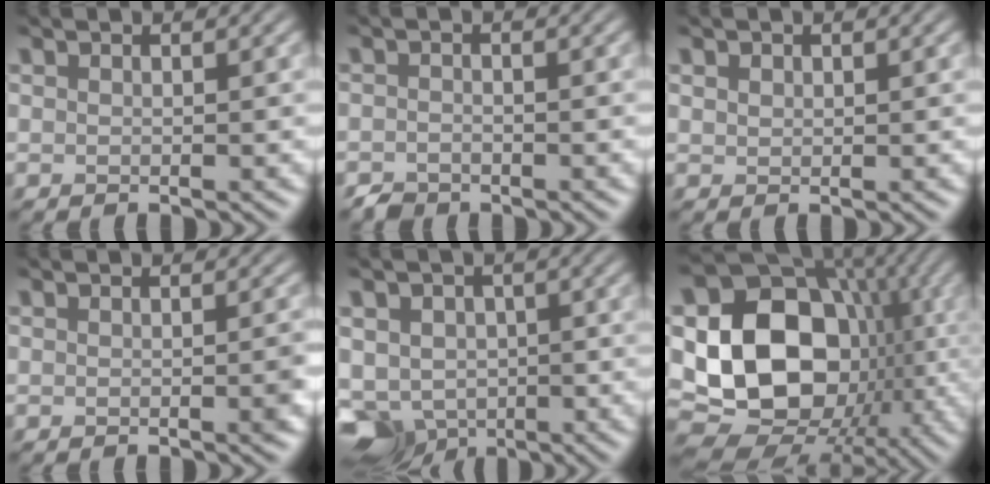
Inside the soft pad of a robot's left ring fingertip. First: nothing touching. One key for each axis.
{"total": 1.5, "fx": -1.4, "fy": 0.3, "fz": -0.2, "tx": 0.008, "ty": -0.005, "tz": -0.032}
{"total": 0.6, "fx": 0.0, "fy": 0.6, "fz": 0.2, "tx": -0.011, "ty": -0.007, "tz": 0.004}
{"total": 1.1, "fx": -0.4, "fy": 0.3, "fz": 0.9, "tx": -0.014, "ty": -0.006, "tz": -0.009}
{"total": 7.1, "fx": -3.5, "fy": 5.4, "fz": 3.1, "tx": -0.033, "ty": -0.008, "tz": -0.063}
{"total": 18.1, "fx": -2.7, "fy": 14.3, "fz": 10.9, "tx": -0.159, "ty": -0.006, "tz": -0.061}